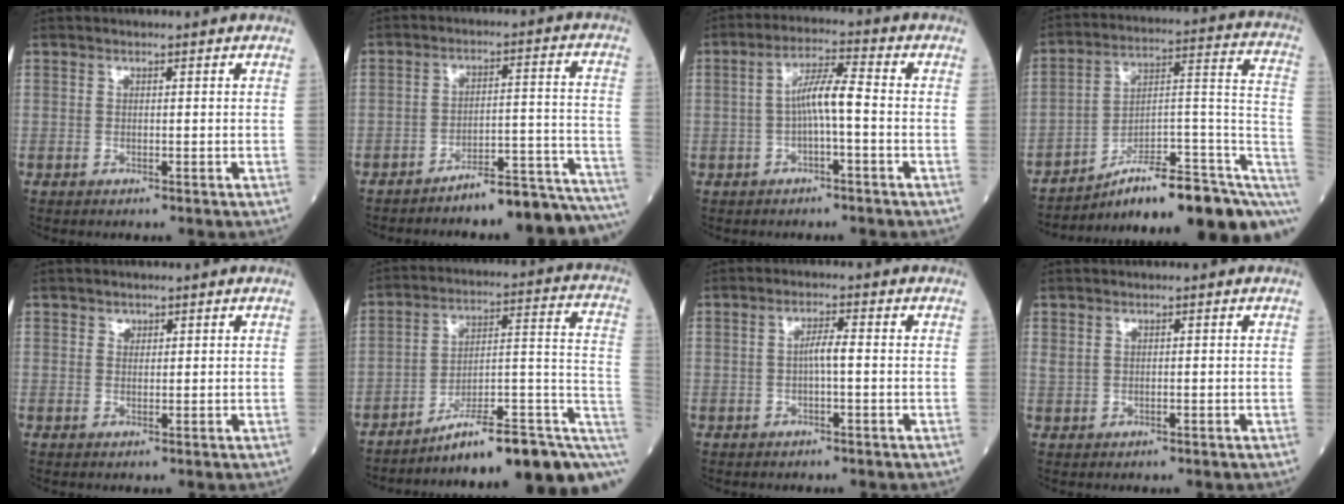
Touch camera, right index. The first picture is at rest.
{"total": 14.3, "force": [-13.6, 0.3, 4.3], "torque": [-0.019, 0.046, -0.182]}
{"total": 5.6, "force": [-0.8, 0.5, 5.5], "torque": [-0.099, 0.017, -0.015]}
{"total": 19.6, "force": [-12.1, 3.4, 15.0], "torque": [-0.141, 0.057, -0.178]}
{"total": 0.9, "force": [0.6, 0.7, 0.2], "torque": [0.003, -0.004, 0.007]}
{"total": 17.4, "force": [-10.4, 2.6, 13.7], "torque": [-0.131, 0.055, -0.147]}
{"total": 2.5, "force": [-0.3, 0.2, 2.5], "torque": [-0.043, 0.003, -0.006]}
{"total": 1.0, "force": [0.4, 0.5, 0.7], "torque": [-0.025, 0.005, 0.016]}